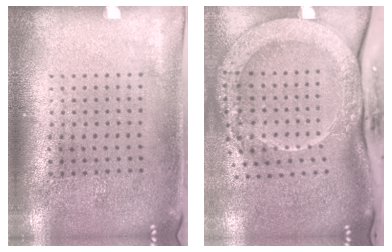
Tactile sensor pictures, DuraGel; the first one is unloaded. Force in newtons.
{"total": 3.3, "press": 2.3, "slide": 2.4}